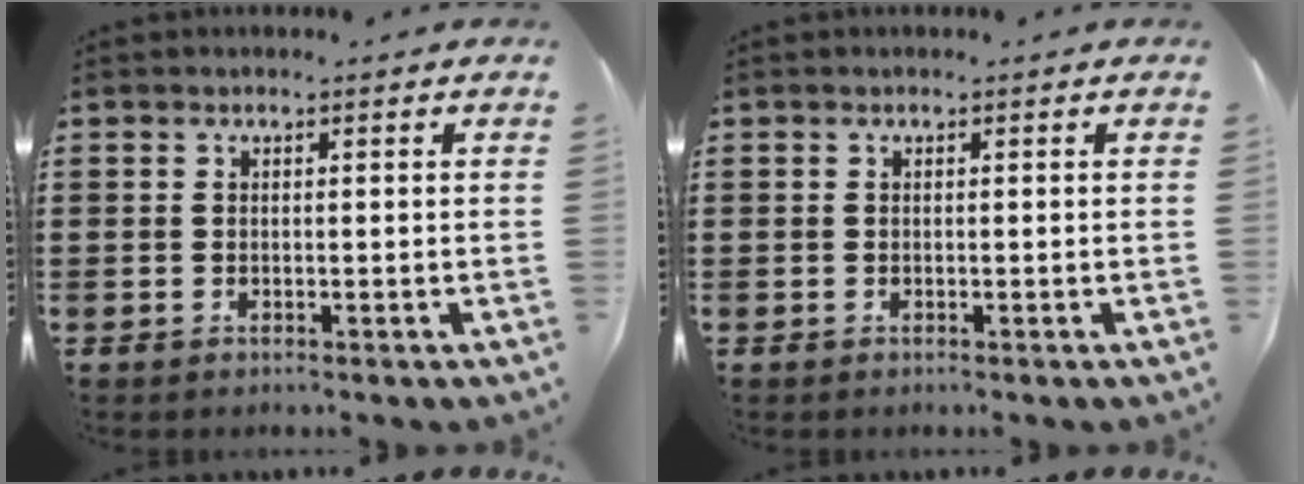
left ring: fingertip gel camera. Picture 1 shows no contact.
{"total": 0.0}